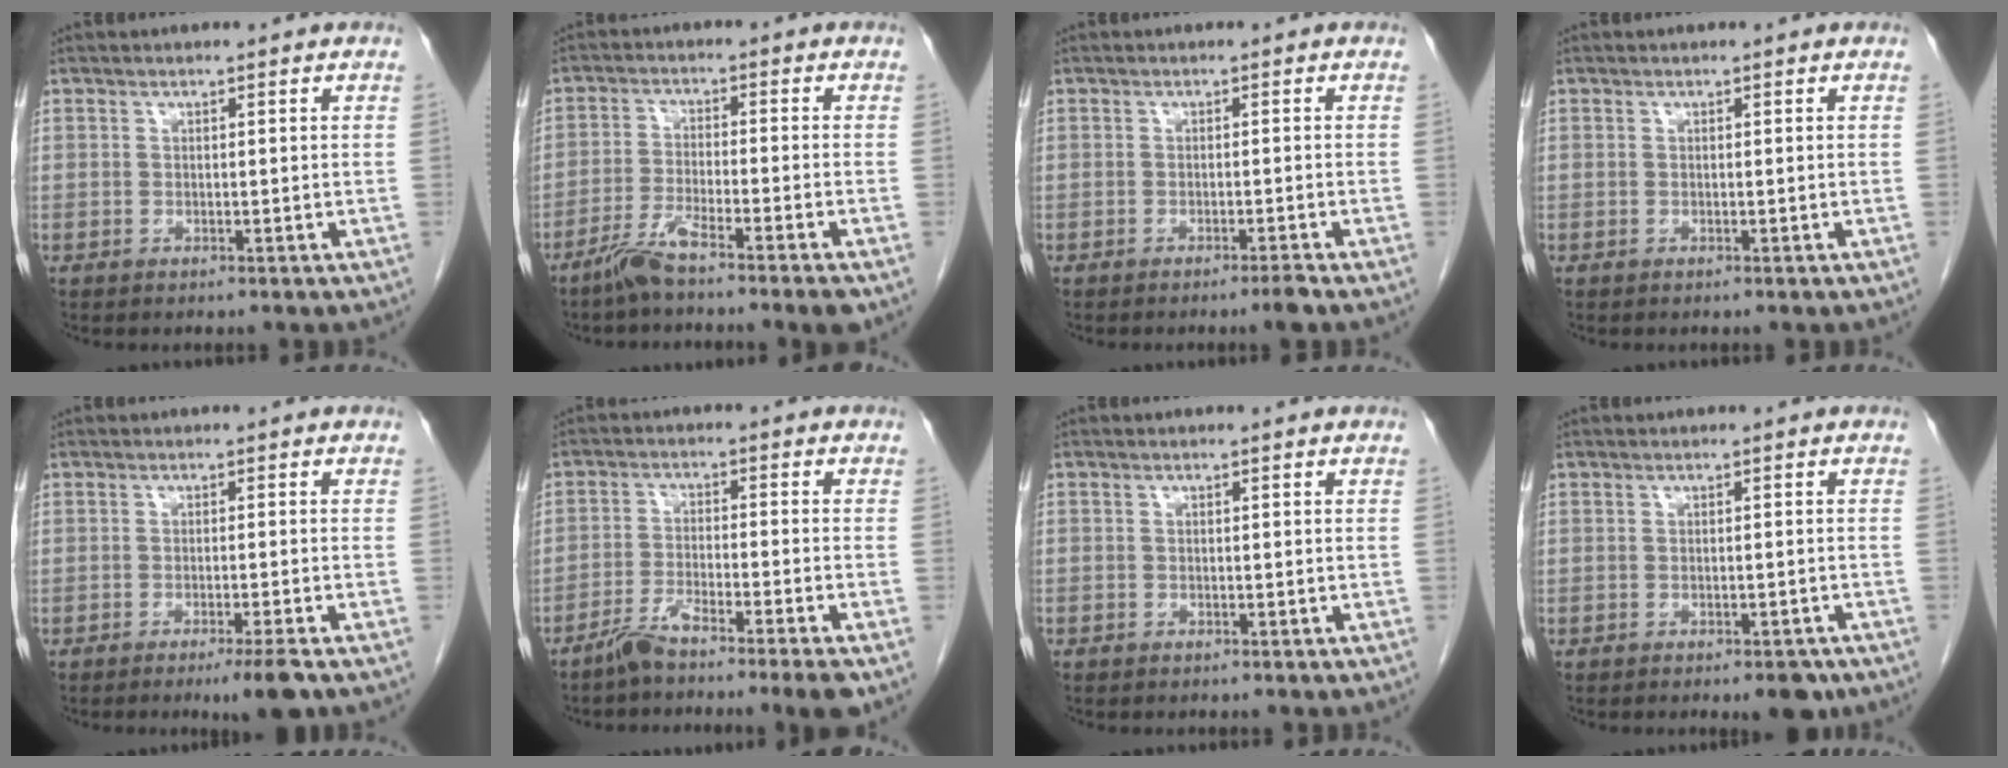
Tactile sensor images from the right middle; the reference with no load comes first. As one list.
[{"total": 7.0, "force": [-5.0, -0.5, 4.8], "torque": [-0.088, -0.017, -0.097]}, {"total": 1.7, "force": [-1.3, -0.5, 1.0], "torque": [-0.017, -0.001, -0.020]}, {"total": 0.0}, {"total": 4.1, "force": [-2.8, -0.4, 3.0], "torque": [-0.042, -0.012, -0.044]}, {"total": 7.6, "force": [-5.9, -0.6, 4.8], "torque": [-0.078, -0.016, -0.104]}, {"total": 0.7, "force": [-0.6, 0.4, 0.1], "torque": [-0.010, 0.001, -0.010]}, {"total": 3.7, "force": [-2.7, 1.4, 2.1], "torque": [-0.019, 0.000, -0.031]}]